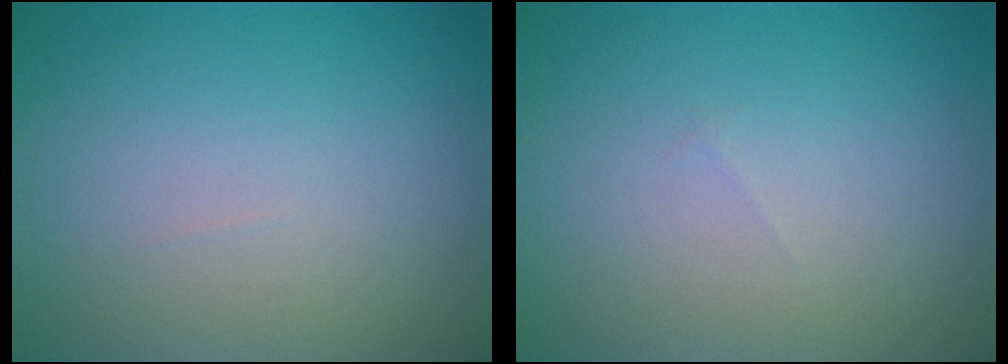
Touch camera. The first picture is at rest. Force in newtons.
{"total": 0.0}